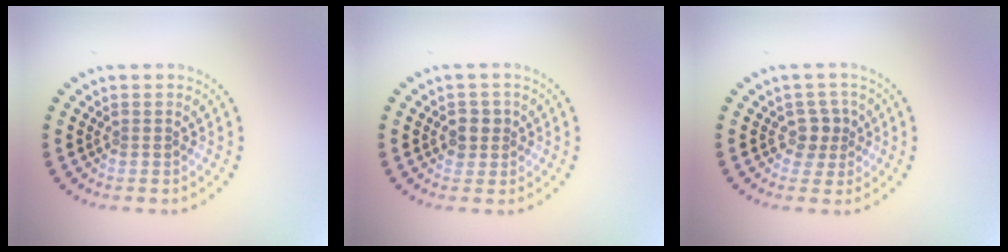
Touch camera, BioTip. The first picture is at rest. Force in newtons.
{"total": 1.7, "press": 1.6, "slide": 0.5}
{"total": 1.9, "press": 1.6, "slide": 1.0}